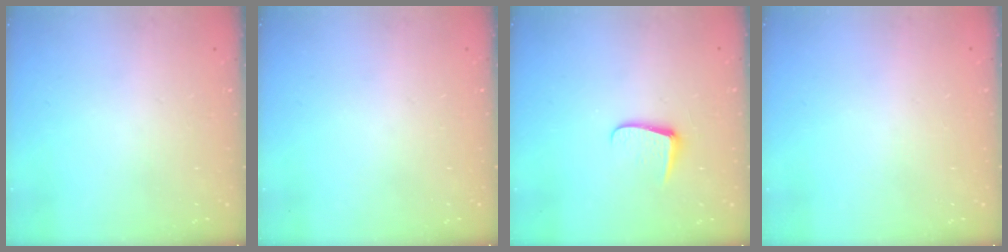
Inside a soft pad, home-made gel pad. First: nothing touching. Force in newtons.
{"total": 0.0}
{"total": 6.0, "press": 6.0, "slide": 0.8}
{"total": 0.0}